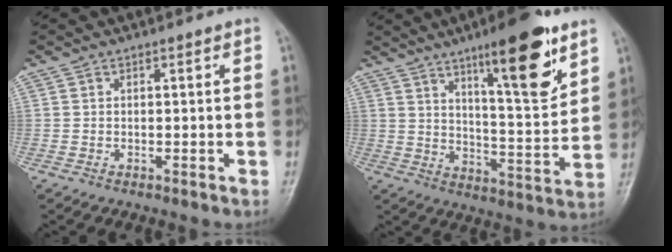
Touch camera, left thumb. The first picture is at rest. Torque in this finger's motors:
{"motor_torque": [2.42, 1.58, 1.63, -1.14, 0.14]}